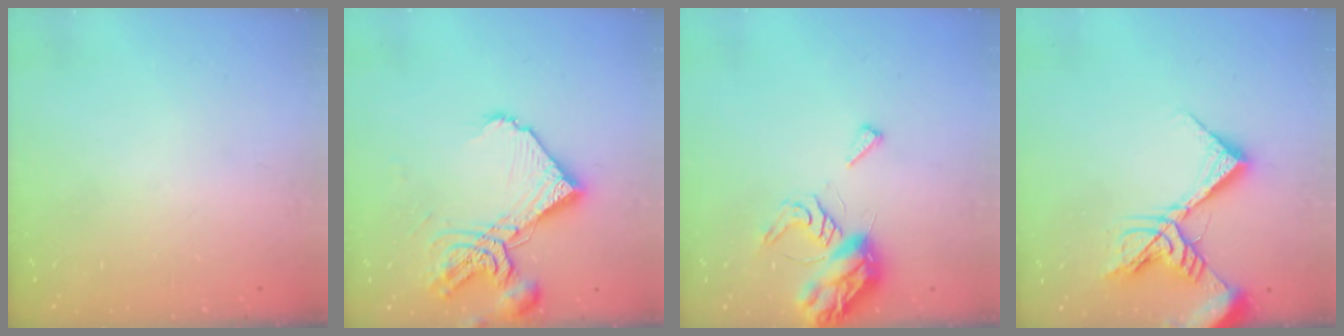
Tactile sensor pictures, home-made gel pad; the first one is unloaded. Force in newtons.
{"total": 14.0, "press": 13.9, "slide": 1.7}
{"total": 8.1, "press": 8.1, "slide": 0.8}
{"total": 13.4, "press": 13.3, "slide": 1.8}